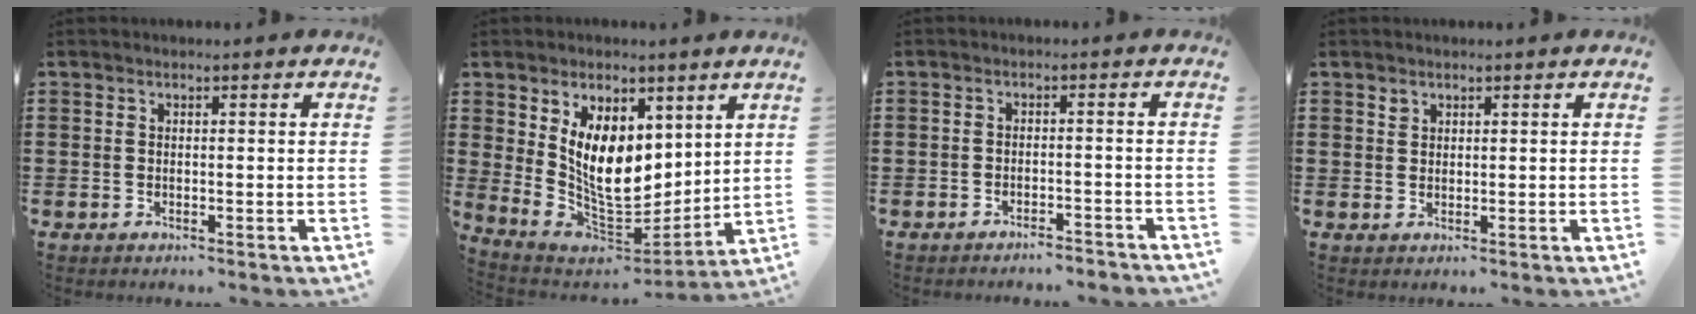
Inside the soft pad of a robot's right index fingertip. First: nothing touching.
{"total": 10.4, "force": [3.3, 6.6, 7.3], "torque": [-0.150, -0.020, 0.060]}
{"total": 2.2, "force": [-2.2, 0.1, 0.2], "torque": [-0.008, 0.002, -0.047]}
{"total": 1.1, "force": [0.9, 0.8, 0.1], "torque": [-0.004, 0.001, 0.018]}